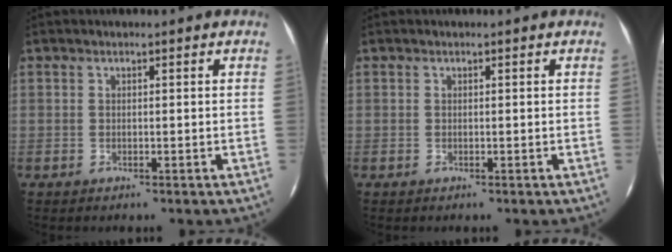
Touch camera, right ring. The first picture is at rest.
{"total": 0.0}